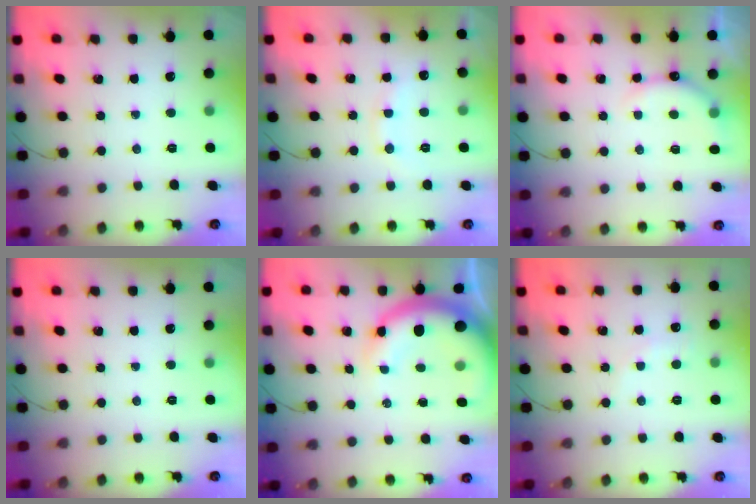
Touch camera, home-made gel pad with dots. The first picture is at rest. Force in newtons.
{"total": 9.2, "press": 9.1, "slide": 1.2}
{"total": 6.4, "press": 6.4, "slide": 0.5}
{"total": 0.0}
{"total": 11.2, "press": 11.0, "slide": 2.2}
{"total": 3.6, "press": 3.4, "slide": 1.2}